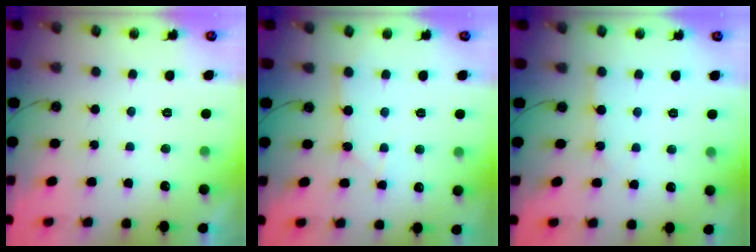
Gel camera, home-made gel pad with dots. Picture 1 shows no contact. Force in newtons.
{"total": 3.6, "press": 3.6, "slide": 0.4}
{"total": 3.2, "press": 3.2, "slide": 0.5}